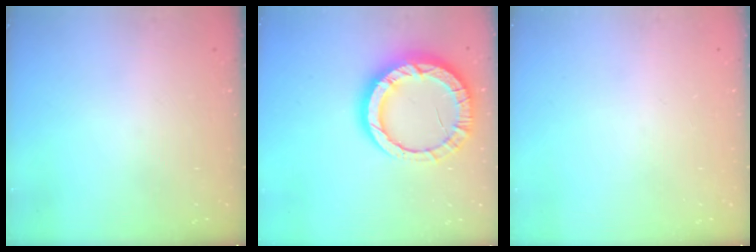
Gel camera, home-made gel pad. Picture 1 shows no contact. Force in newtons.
{"total": 17.0, "press": 16.9, "slide": 1.6}
{"total": 0.0}